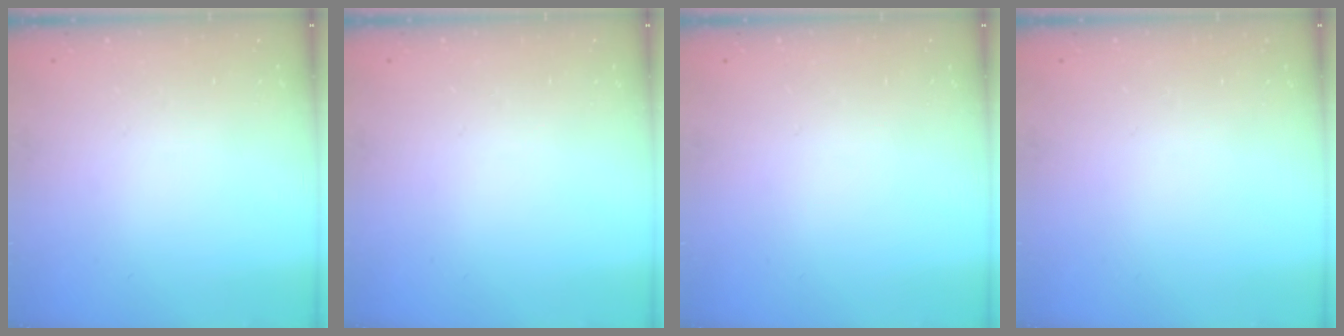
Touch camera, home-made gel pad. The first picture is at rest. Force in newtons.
{"total": 0.0}
{"total": 0.0}
{"total": 0.0}